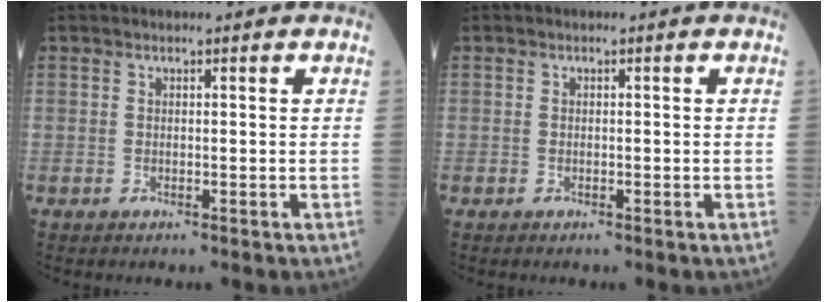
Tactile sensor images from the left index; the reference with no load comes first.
{"total": 0.0}